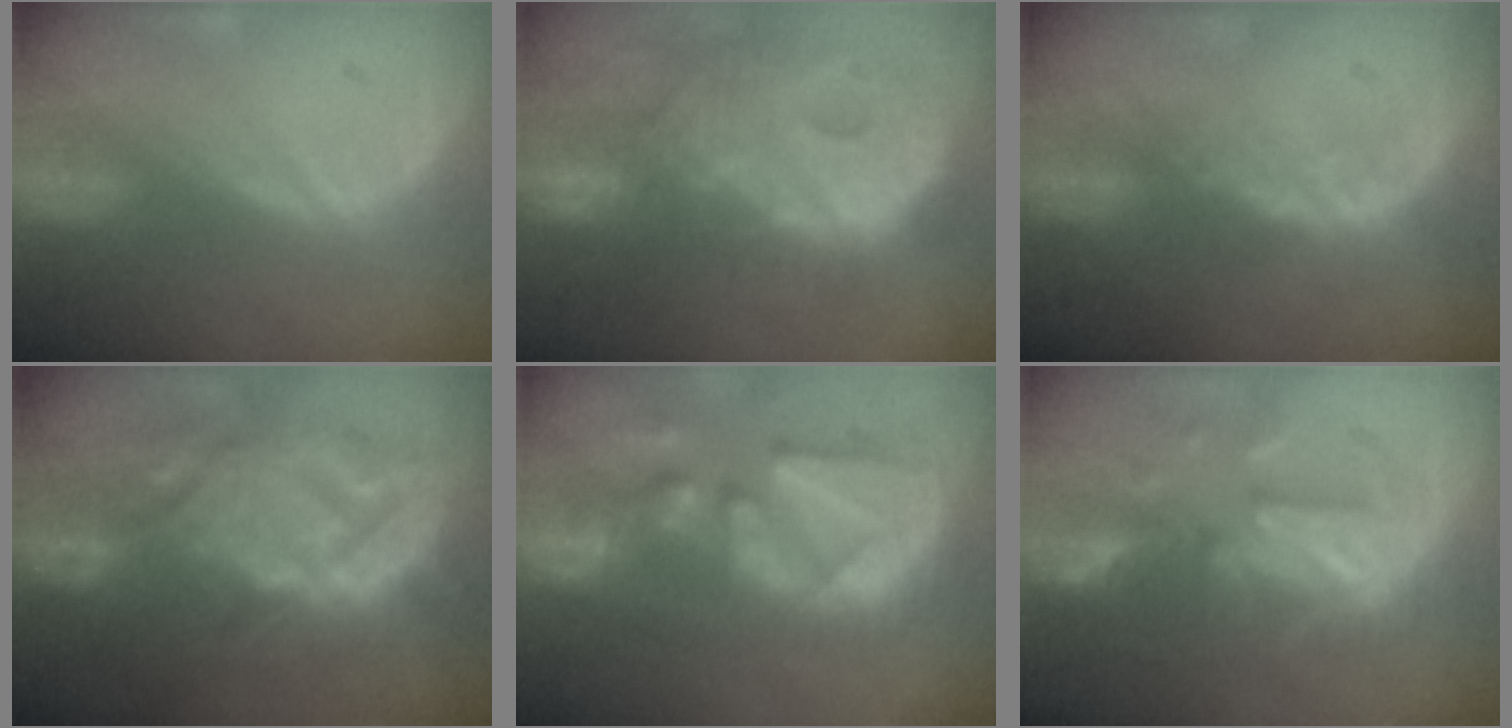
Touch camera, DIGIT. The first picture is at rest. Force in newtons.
{"total": 14.4, "press": 12.4, "slide": 7.3}
{"total": 2.6, "press": 2.1, "slide": 1.5}
{"total": 13.9, "press": 13.9, "slide": 1.3}
{"total": 12.3, "press": 11.0, "slide": 5.6}
{"total": 9.8, "press": 8.9, "slide": 4.2}